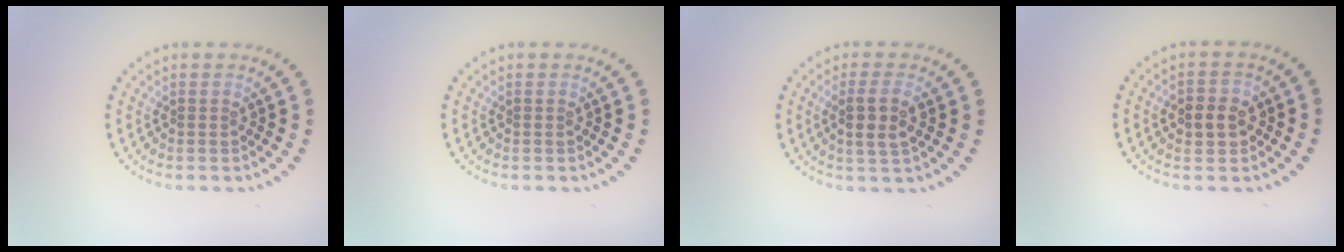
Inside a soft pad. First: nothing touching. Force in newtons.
{"total": 0.0}
{"total": 2.8, "press": 2.6, "slide": 0.8}
{"total": 2.7, "press": 2.7, "slide": 0.5}